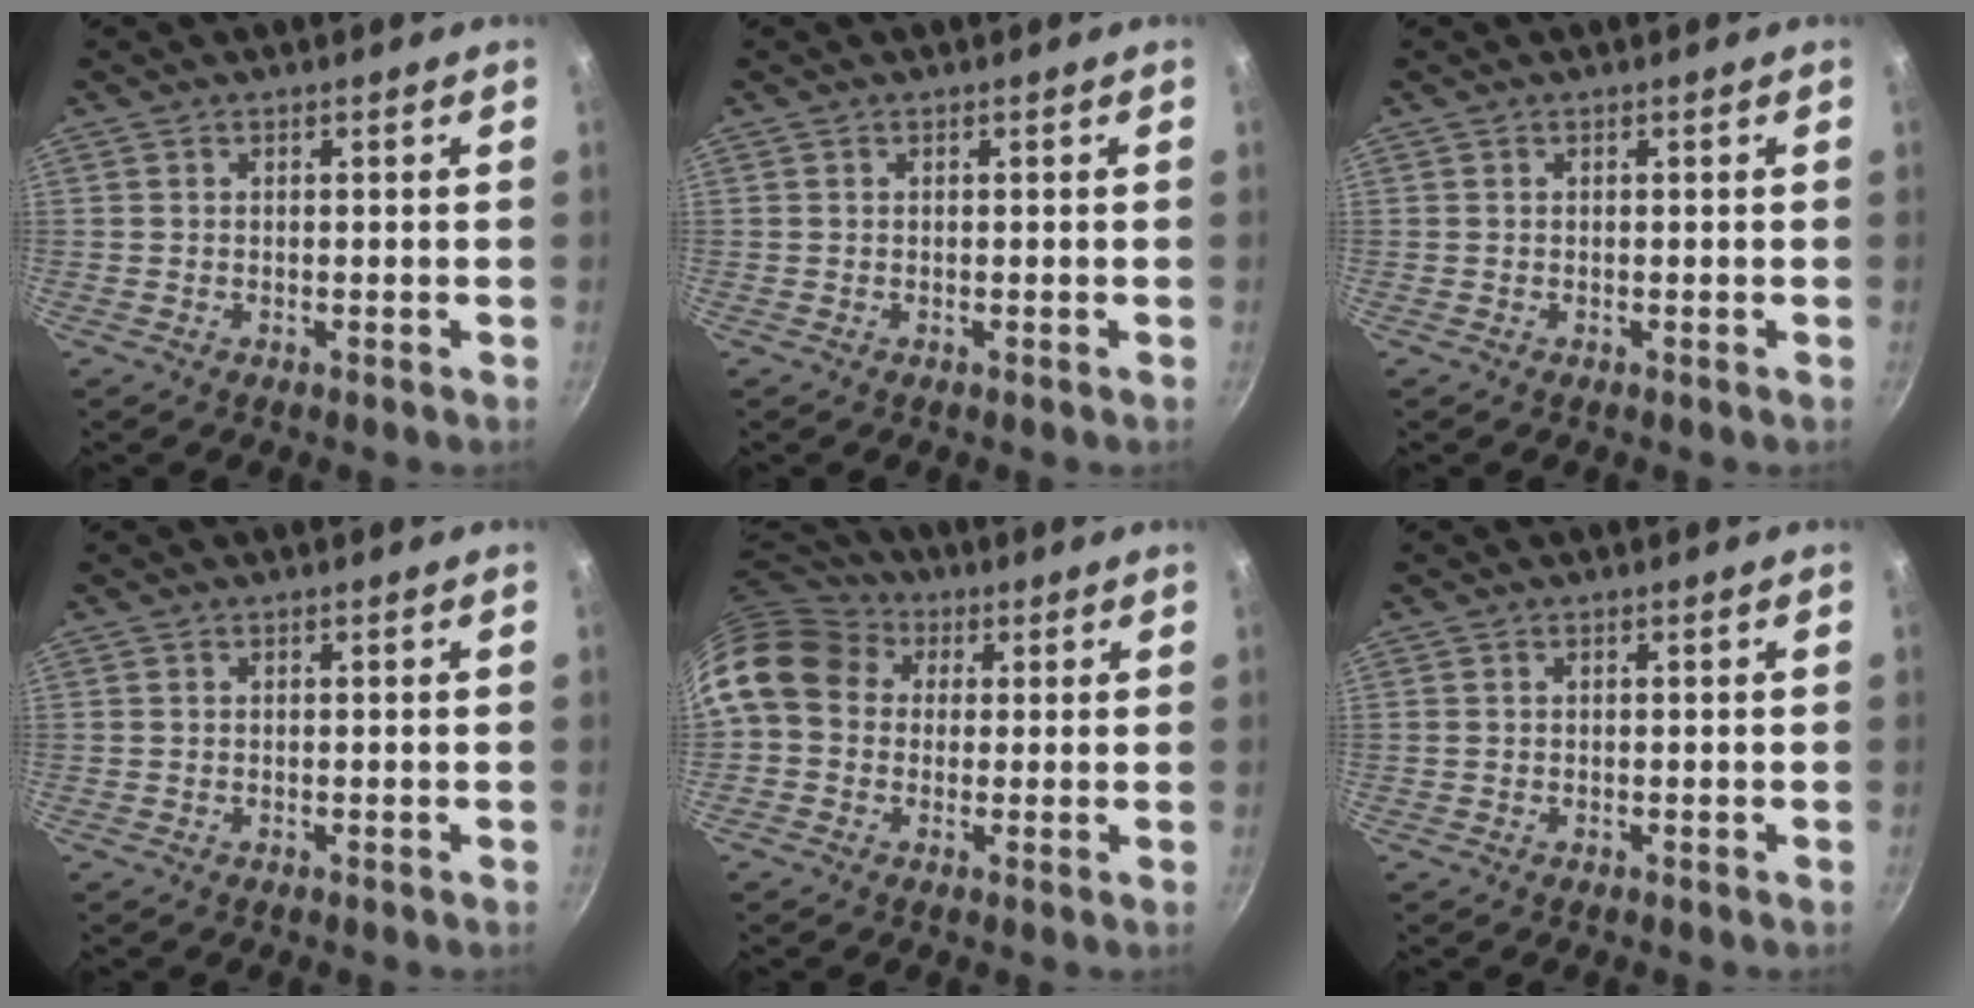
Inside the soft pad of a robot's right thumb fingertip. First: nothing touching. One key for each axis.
{"total": 0.0}
{"total": 0.0}
{"total": 0.0}
{"total": 14.2, "fx": 3.8, "fy": 11.4, "fz": 7.6, "tx": -0.134, "ty": 0.026, "tz": 0.050}
{"total": 0.0}